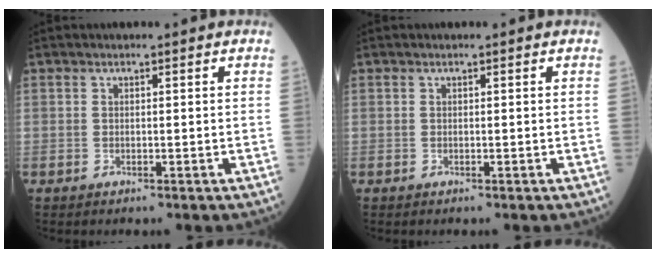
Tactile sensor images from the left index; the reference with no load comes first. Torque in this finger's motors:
{"motor_torque": [0.14, -0.14, 0.04, 0.01]}